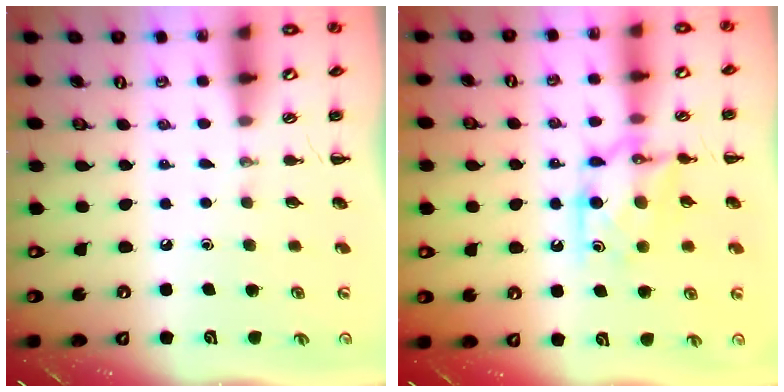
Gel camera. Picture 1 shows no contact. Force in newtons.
{"total": 10.7, "press": 10.7, "slide": 0.3}